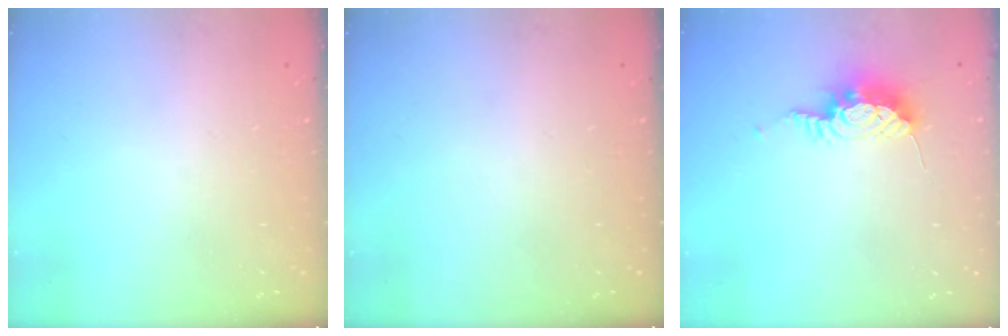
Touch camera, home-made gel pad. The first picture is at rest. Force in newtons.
{"total": 0.0}
{"total": 9.6, "press": 9.5, "slide": 1.1}